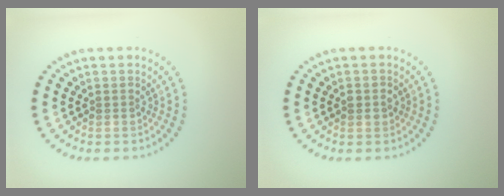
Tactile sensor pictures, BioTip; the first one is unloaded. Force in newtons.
{"total": 1.5, "press": 1.5, "slide": 0.1}